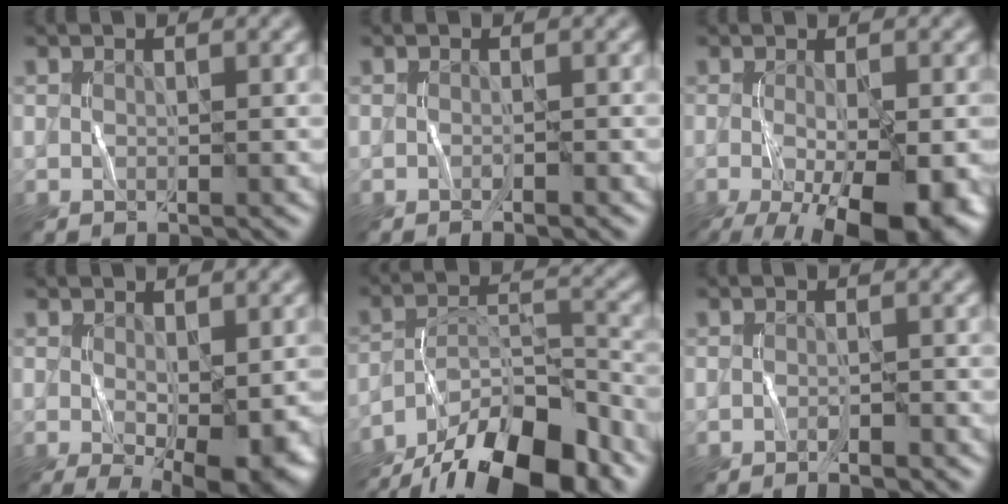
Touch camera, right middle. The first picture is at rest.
{"total": 0.7, "force": [-0.5, 0.0, 0.4], "torque": [-0.010, 0.002, -0.009]}
{"total": 12.6, "force": [-4.9, 4.6, 10.6], "torque": [-0.174, -0.039, -0.059]}
{"total": 6.6, "force": [-1.5, 2.3, 6.0], "torque": [-0.101, -0.018, -0.012]}
{"total": 13.8, "force": [-10.5, 4.7, 7.6], "torque": [-0.141, 0.005, -0.177]}
{"total": 1.0, "force": [-0.8, 0.0, 0.5], "torque": [-0.010, 0.002, -0.016]}